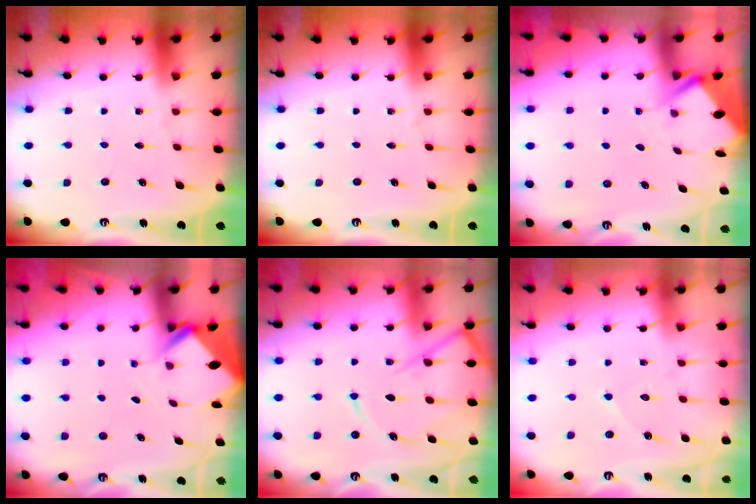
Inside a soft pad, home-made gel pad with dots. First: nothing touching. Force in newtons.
{"total": 0.0}
{"total": 2.9, "press": 2.8, "slide": 0.4}
{"total": 2.6, "press": 2.6, "slide": 0.2}
{"total": 12.1, "press": 12.0, "slide": 1.3}
{"total": 6.1, "press": 6.1, "slide": 0.6}